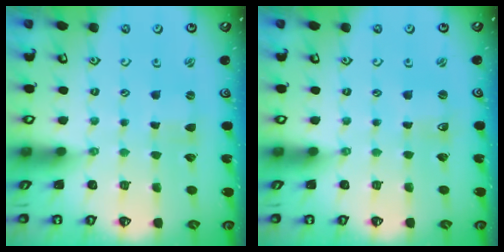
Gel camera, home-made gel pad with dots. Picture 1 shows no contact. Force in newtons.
{"total": 1.2, "press": 1.2, "slide": 0.1}